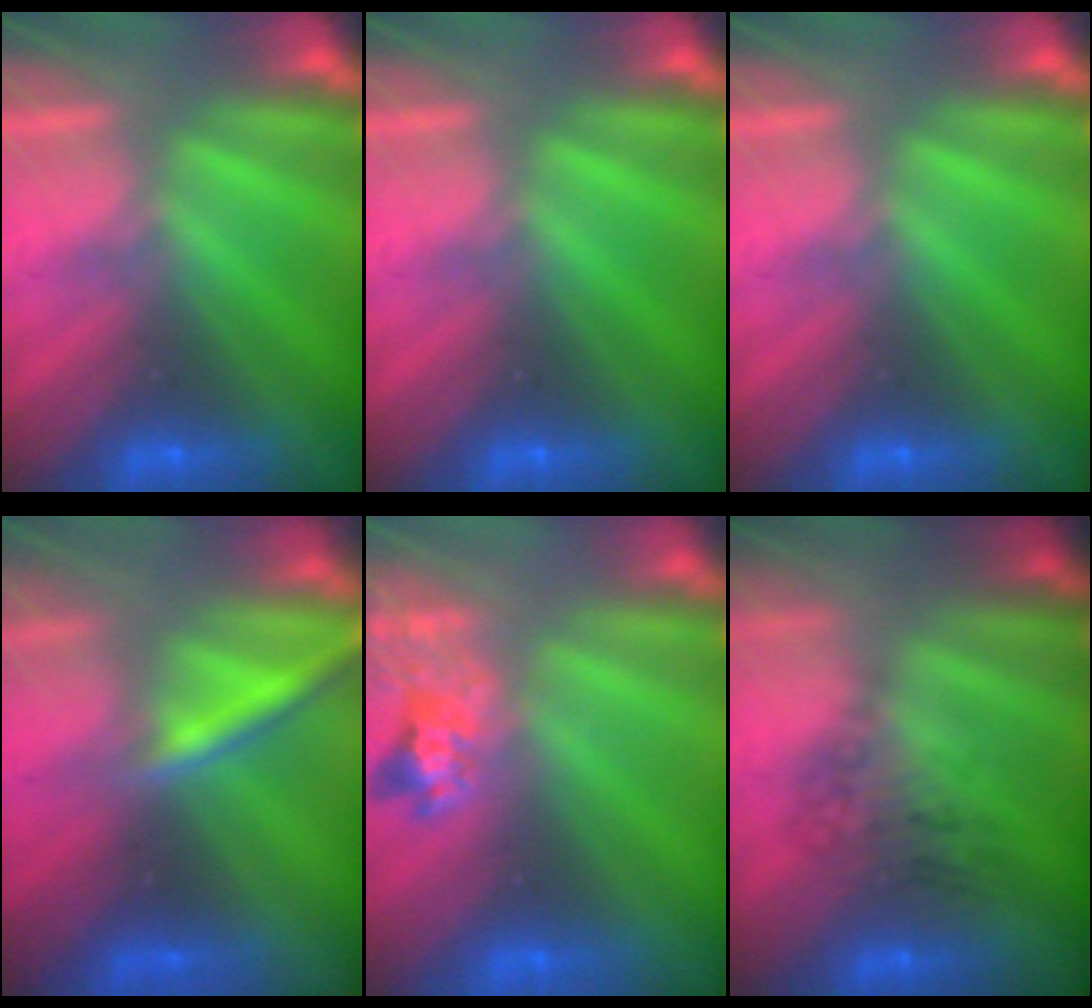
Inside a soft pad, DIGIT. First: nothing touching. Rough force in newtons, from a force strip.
{"total": 0.0}
{"total": 0.0}
{"total": 2.3}
{"total": 2.4}
{"total": 2.6}